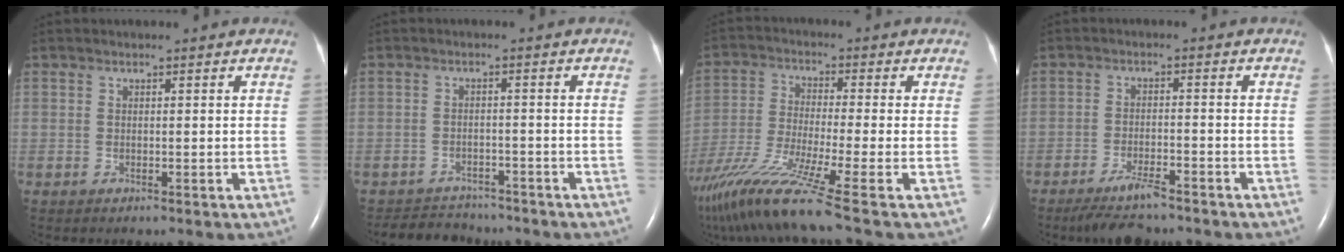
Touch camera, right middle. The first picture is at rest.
{"total": 5.6, "force": [-5.3, 1.6, 0.2], "torque": [-0.004, -0.002, -0.084]}
{"total": 15.2, "force": [-11.2, -2.0, 10.1], "torque": [-0.206, -0.045, -0.207]}
{"total": 6.1, "force": [-5.0, 1.0, 3.4], "torque": [-0.069, -0.016, -0.087]}